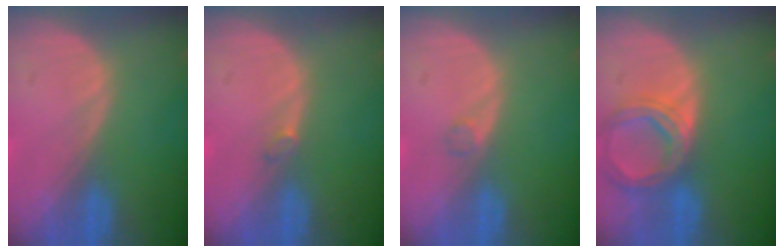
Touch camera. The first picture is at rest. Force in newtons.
{"total": 0.8, "press": 0.8, "slide": 0.2}
{"total": 0.9, "press": 0.9, "slide": 0.1}
{"total": 6.7, "press": 6.2, "slide": 2.7}